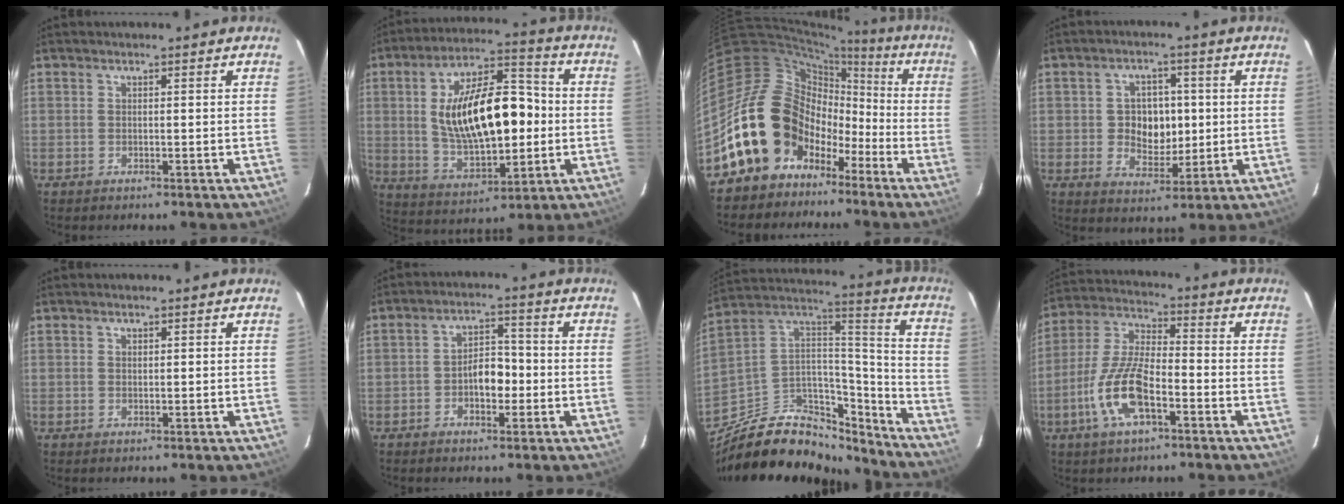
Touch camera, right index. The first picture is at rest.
{"total": 20.0, "force": [0.6, 9.2, 17.7], "torque": [-0.313, 0.017, 0.025]}
{"total": 18.0, "force": [-8.0, 14.9, 6.1], "torque": [-0.141, 0.056, -0.129]}
{"total": 7.7, "force": [0.1, 6.2, 4.6], "torque": [-0.084, 0.011, 0.011]}
{"total": 0.6, "force": [0.4, 0.4, 0.2], "torque": [-0.004, 0.002, 0.008]}
{"total": 5.4, "force": [-1.6, 3.3, 4.0], "torque": [-0.071, 0.013, -0.022]}
{"total": 24.6, "force": [-19.3, 11.5, 10.2], "torque": [-0.202, 0.061, -0.295]}
{"total": 12.5, "force": [-5.2, 4.4, 10.5], "torque": [-0.228, -0.001, -0.103]}